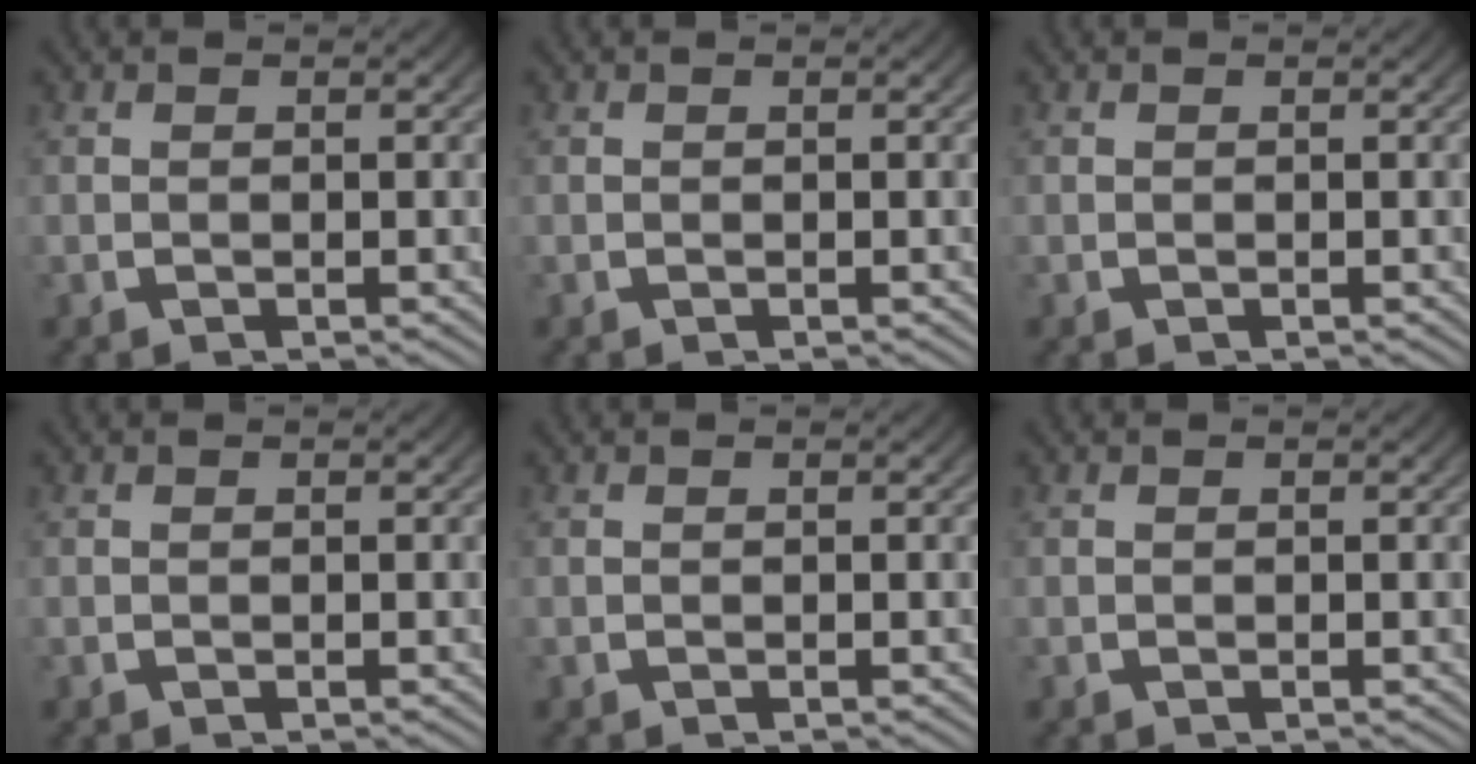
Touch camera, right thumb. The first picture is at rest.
{"total": 0.0}
{"total": 0.0}
{"total": 0.0}
{"total": 0.0}
{"total": 0.0}